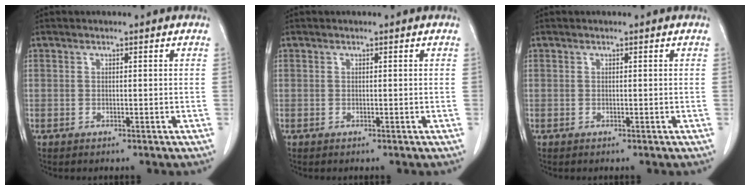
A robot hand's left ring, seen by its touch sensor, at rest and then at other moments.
{"total": 0.0}
{"total": 0.0}